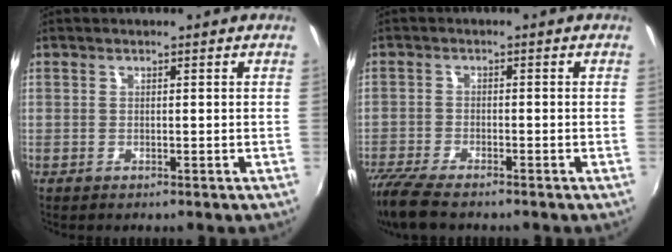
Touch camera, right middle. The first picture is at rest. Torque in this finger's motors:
{"motor_torque": [0.90, -0.86, 0.09, 0.07]}